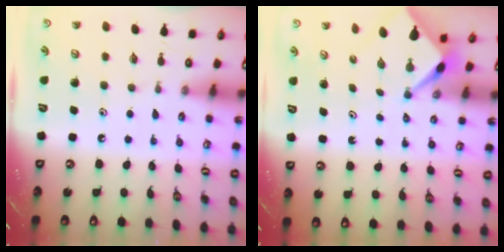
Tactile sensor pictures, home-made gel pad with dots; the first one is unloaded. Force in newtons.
{"total": 2.7, "press": 2.7, "slide": 0.2}